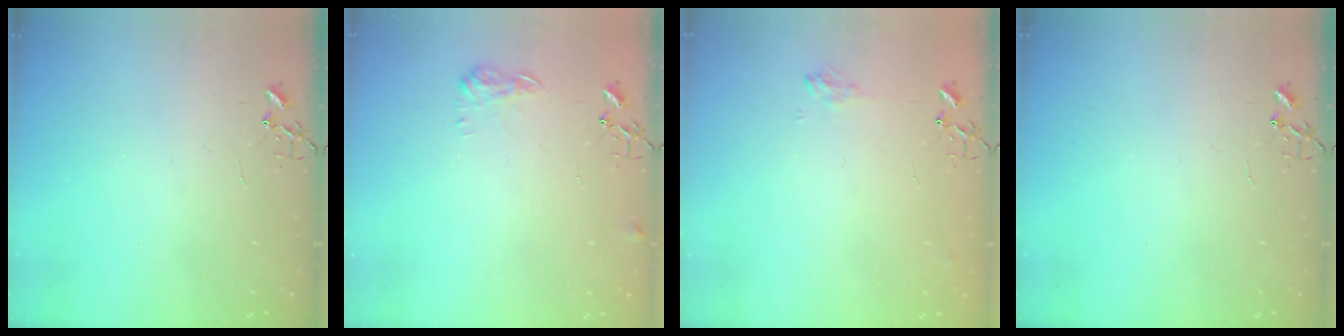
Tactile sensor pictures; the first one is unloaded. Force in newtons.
{"total": 7.6, "press": 7.6, "slide": 0.3}
{"total": 7.7, "press": 7.7, "slide": 0.9}
{"total": 0.0}